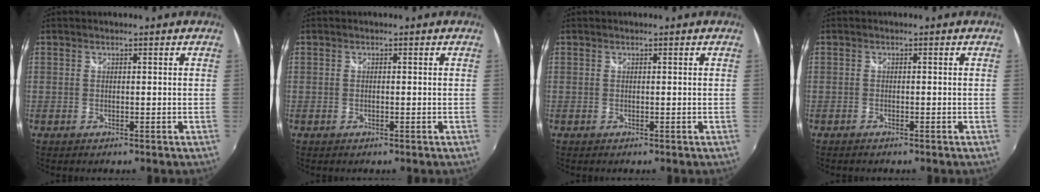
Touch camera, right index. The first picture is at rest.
{"total": 0.0}
{"total": 0.0}
{"total": 0.9, "force": [-0.8, 0.3, 0.3], "torque": [-0.009, -0.003, -0.016]}